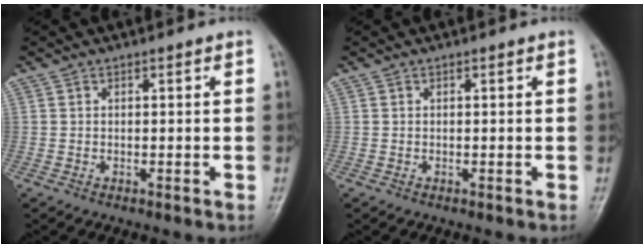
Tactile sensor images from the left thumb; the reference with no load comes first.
{"total": 0.0}